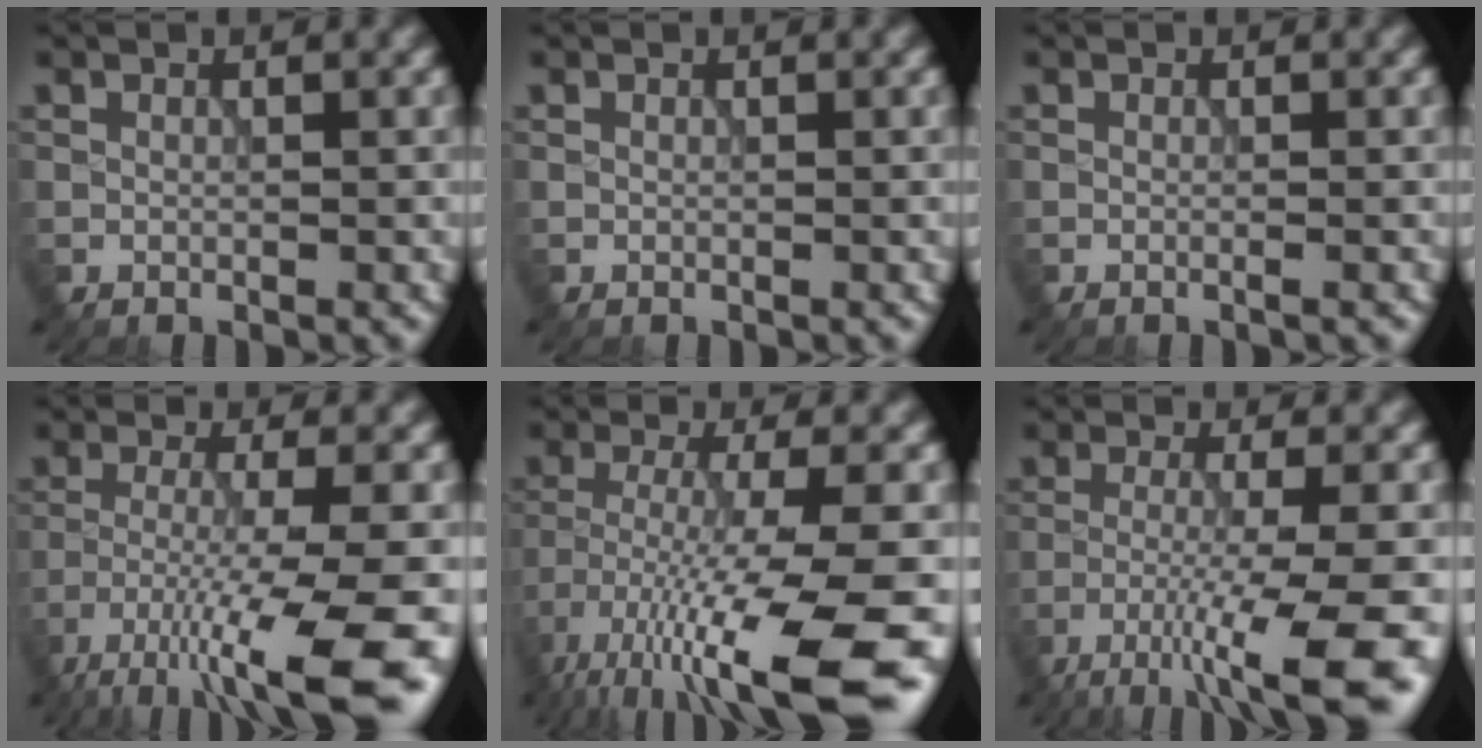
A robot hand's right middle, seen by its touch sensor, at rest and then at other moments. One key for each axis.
{"total": 0.0}
{"total": 0.8, "fx": -0.1, "fy": 0.2, "fz": 0.7, "tx": -0.010, "ty": -0.006, "tz": -0.009}
{"total": 11.3, "fx": -6.4, "fy": 2.0, "fz": 9.2, "tx": -0.156, "ty": -0.013, "tz": -0.105}
{"total": 13.9, "fx": -7.7, "fy": 2.8, "fz": 11.3, "tx": -0.214, "ty": -0.024, "tz": -0.125}
{"total": 9.1, "fx": -4.8, "fy": 1.4, "fz": 7.6, "tx": -0.127, "ty": -0.009, "tz": -0.082}